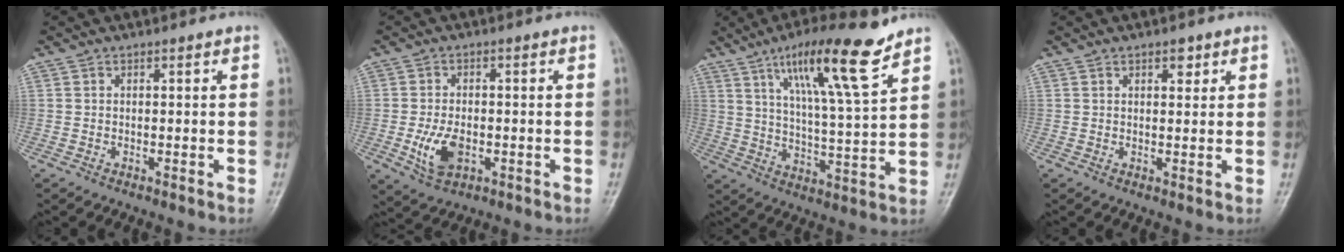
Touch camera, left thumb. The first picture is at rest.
{"total": 6.7, "force": [-1.9, 4.0, 5.0], "torque": [-0.093, 0.003, -0.029]}
{"total": 15.1, "force": [9.6, 1.7, 11.5], "torque": [-0.192, -0.047, 0.165]}
{"total": 2.1, "force": [1.2, 1.1, 1.3], "torque": [-0.007, -0.004, 0.015]}